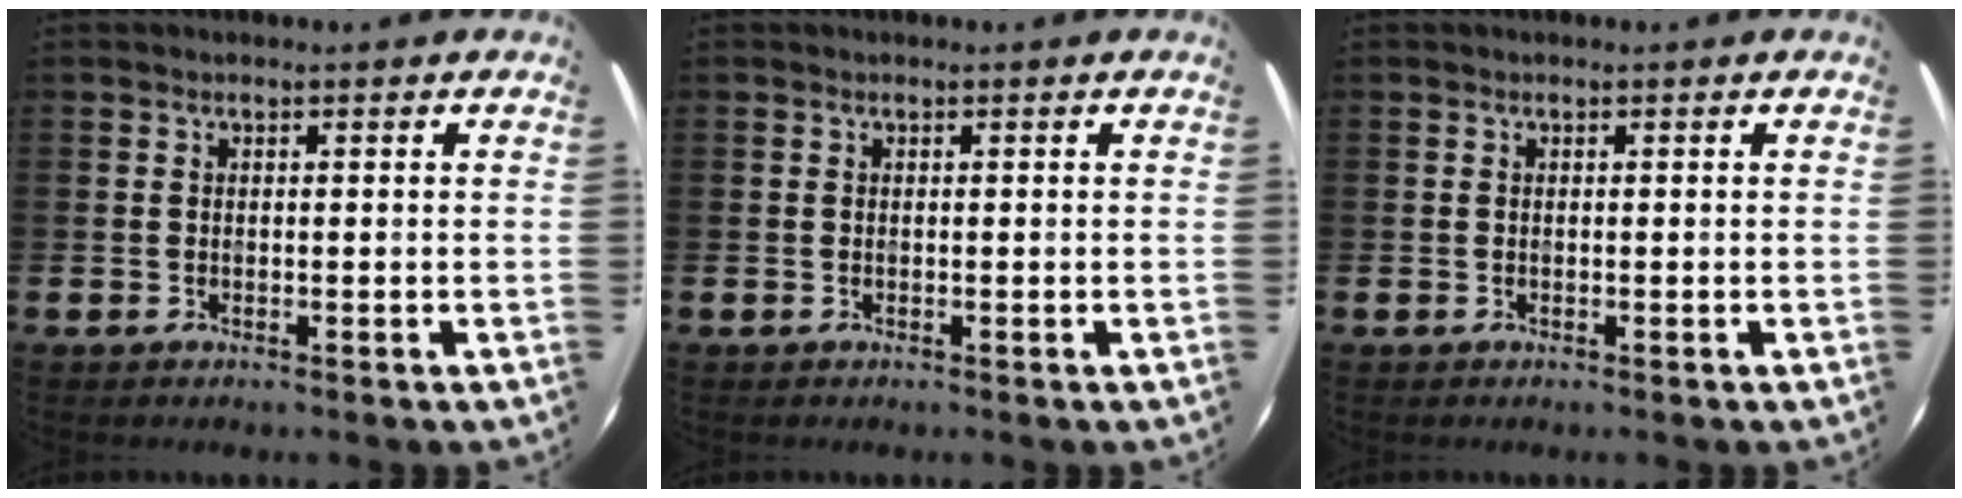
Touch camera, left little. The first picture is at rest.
{"total": 0.0}
{"total": 0.0}